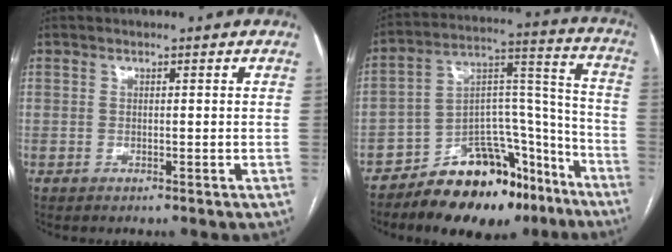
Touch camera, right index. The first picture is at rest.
{"total": 20.0, "force": [-14.6, 8.3, 10.8], "torque": [-0.134, 0.059, -0.227]}